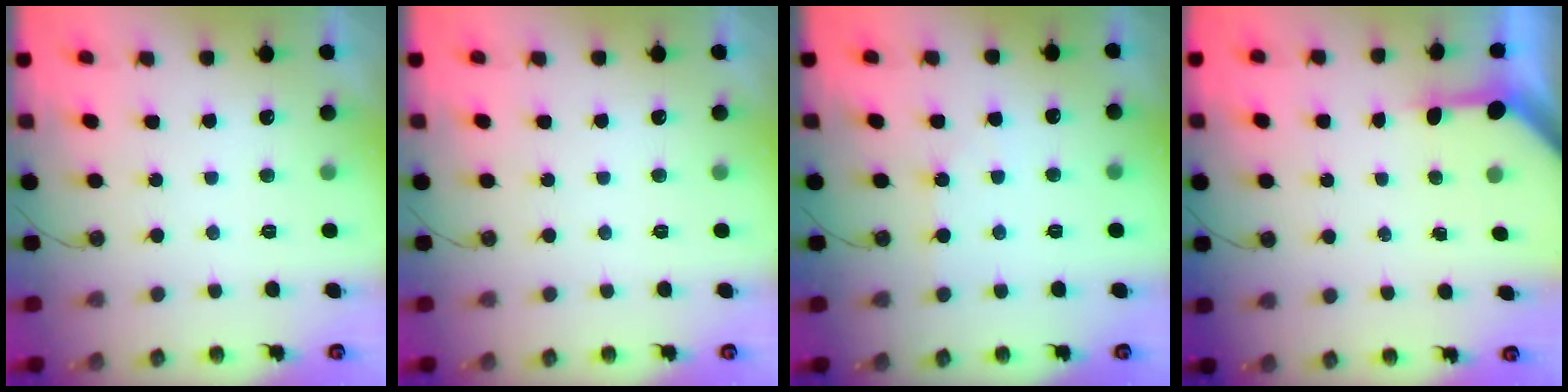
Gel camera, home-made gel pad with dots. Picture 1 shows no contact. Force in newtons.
{"total": 0.0}
{"total": 2.1, "press": 2.0, "slide": 0.5}
{"total": 3.5, "press": 3.5, "slide": 0.4}